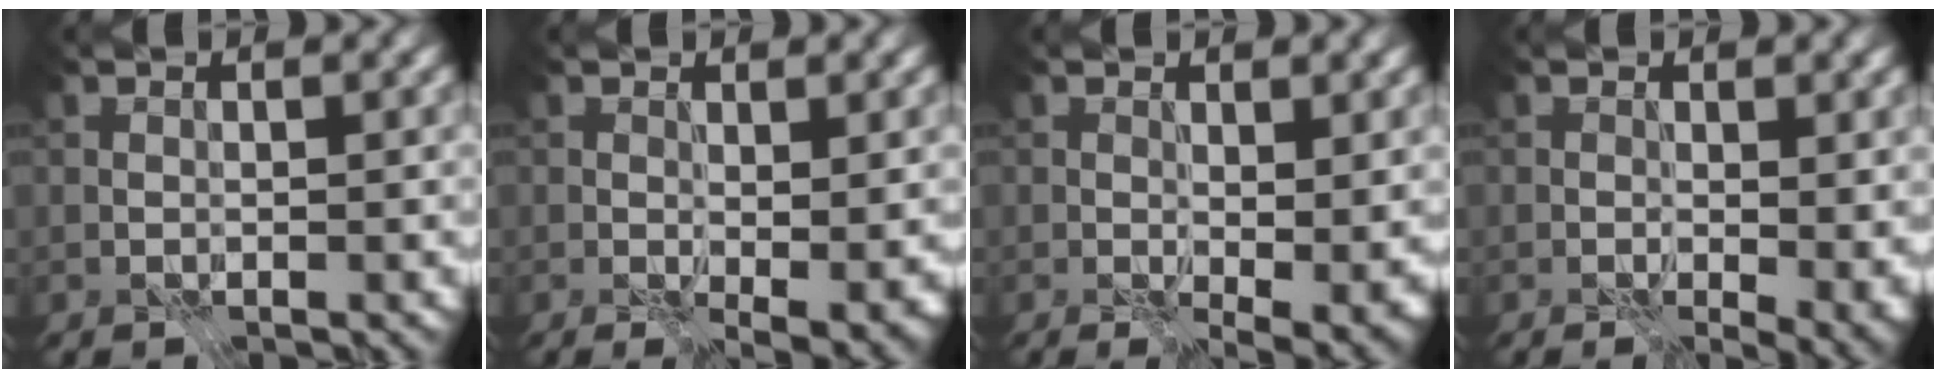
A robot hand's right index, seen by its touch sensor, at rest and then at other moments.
{"total": 2.6, "force": [0.3, 1.0, 2.4], "torque": [-0.038, -0.008, 0.008]}
{"total": 3.5, "force": [0.6, 1.6, 3.1], "torque": [-0.049, -0.009, 0.013]}
{"total": 3.5, "force": [0.2, 1.8, 3.0], "torque": [-0.044, -0.006, 0.007]}